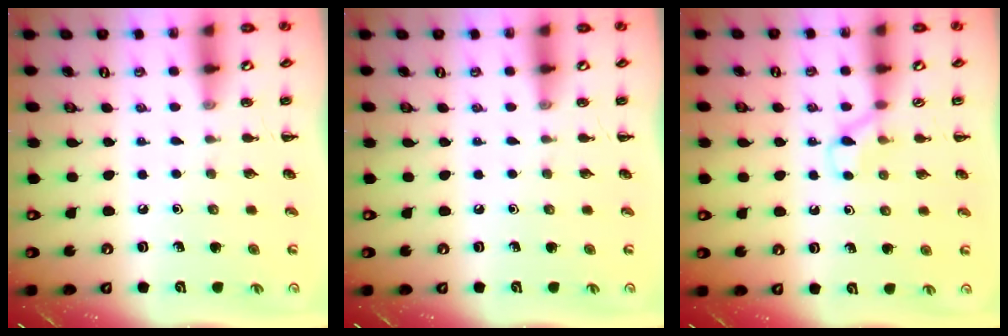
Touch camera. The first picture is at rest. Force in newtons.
{"total": 0.0}
{"total": 4.4, "press": 4.0, "slide": 1.6}